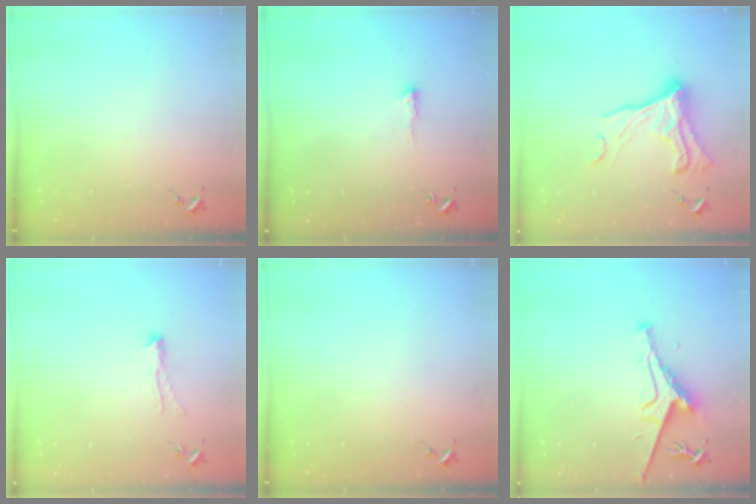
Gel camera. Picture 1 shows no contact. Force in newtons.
{"total": 2.9, "press": 2.9, "slide": 0.6}
{"total": 16.0, "press": 15.9, "slide": 0.8}
{"total": 5.6, "press": 5.6, "slide": 0.6}
{"total": 0.0}
{"total": 8.1, "press": 8.0, "slide": 1.0}